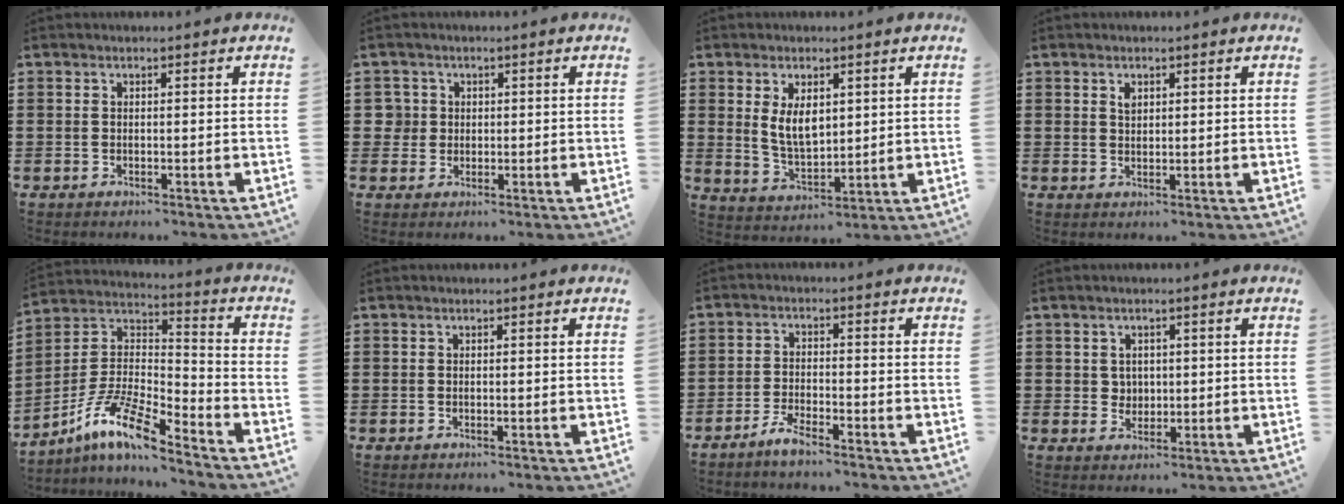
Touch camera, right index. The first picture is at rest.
{"total": 2.7, "force": [0.5, 2.6, 0.5], "torque": [-0.024, 0.008, 0.009]}
{"total": 5.6, "force": [1.8, 3.1, 4.4], "torque": [-0.086, 0.002, 0.031]}
{"total": 1.3, "force": [0.8, 0.7, 0.8], "torque": [-0.018, 0.001, 0.016]}
{"total": 10.4, "force": [-7.9, 1.6, 6.6], "torque": [-0.154, -0.005, -0.161]}
{"total": 0.0}
{"total": 2.8, "force": [-2.6, 0.1, 1.0], "torque": [-0.028, 0.003, -0.053]}
{"total": 2.1, "force": [0.8, 1.8, 0.7], "torque": [-0.021, 0.008, 0.016]}